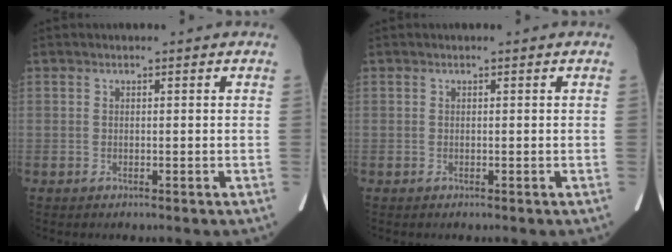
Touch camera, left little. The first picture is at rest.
{"total": 0.0}